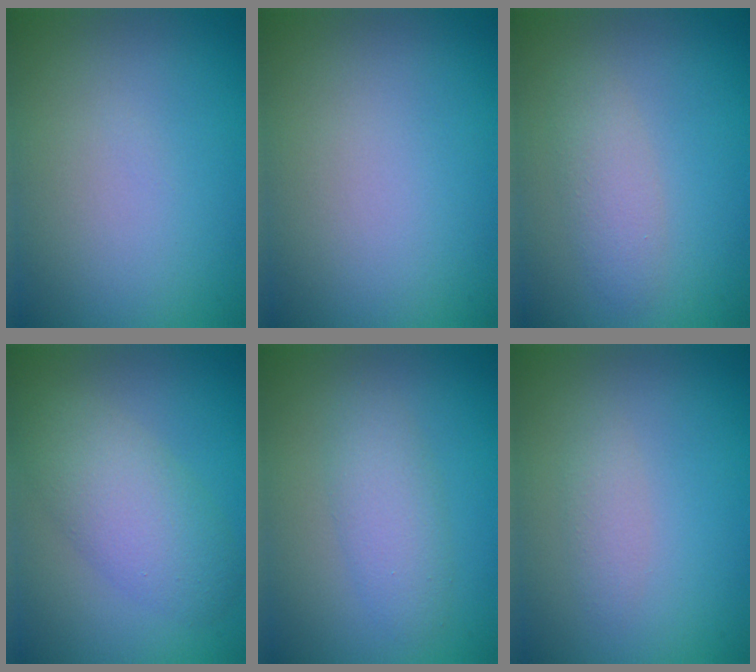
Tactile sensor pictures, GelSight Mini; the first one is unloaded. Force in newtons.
{"total": 0.0}
{"total": 2.2, "press": 2.2, "slide": 0.1}
{"total": 5.0, "press": 5.0, "slide": 0.1}
{"total": 2.7, "press": 2.7, "slide": 0.0}
{"total": 1.3, "press": 1.3, "slide": 0.1}